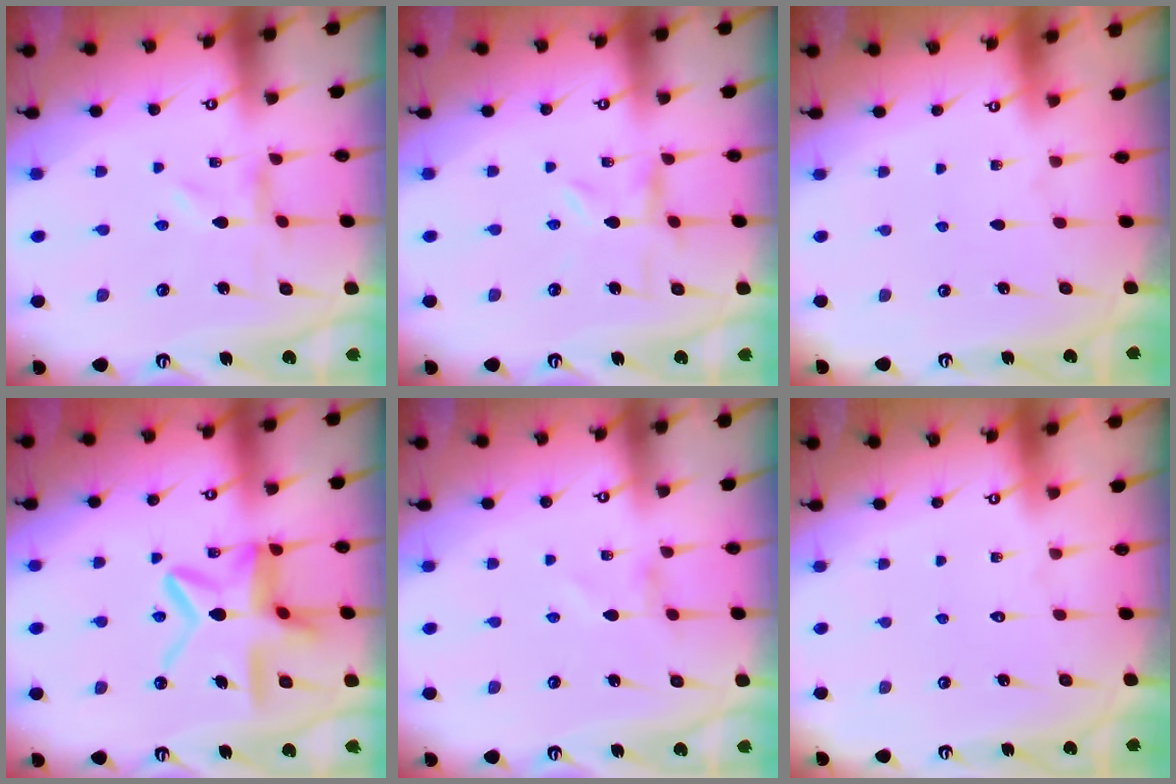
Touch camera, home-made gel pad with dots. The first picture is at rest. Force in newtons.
{"total": 3.7, "press": 3.7, "slide": 0.5}
{"total": 1.6, "press": 1.6, "slide": 0.1}
{"total": 13.7, "press": 13.6, "slide": 1.6}
{"total": 0.0}
{"total": 1.7, "press": 1.7, "slide": 0.1}